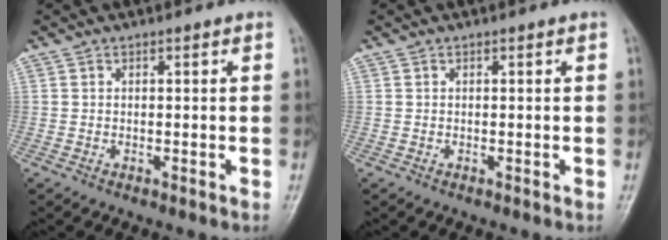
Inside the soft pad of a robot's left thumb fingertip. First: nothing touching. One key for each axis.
{"total": 0.0}